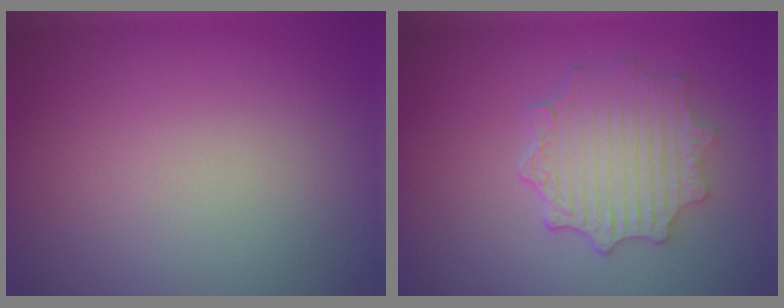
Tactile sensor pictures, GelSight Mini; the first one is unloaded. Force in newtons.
{"total": 4.9, "press": 4.0, "slide": 2.9}